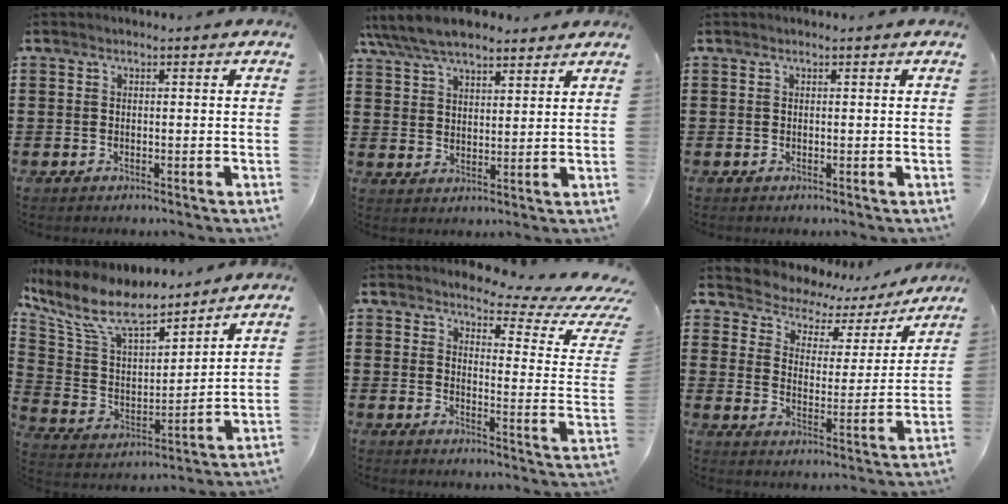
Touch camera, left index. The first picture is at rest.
{"total": 7.5, "force": [6.6, 2.2, 2.7], "torque": [-0.075, -0.011, 0.124]}
{"total": 0.0}
{"total": 10.9, "force": [8.8, 3.2, 5.5], "torque": [-0.144, -0.042, 0.155]}
{"total": 4.6, "force": [3.8, 1.0, 2.3], "torque": [-0.042, -0.031, 0.058]}
{"total": 3.8, "force": [3.3, 1.9, 0.5], "torque": [-0.037, -0.027, 0.047]}